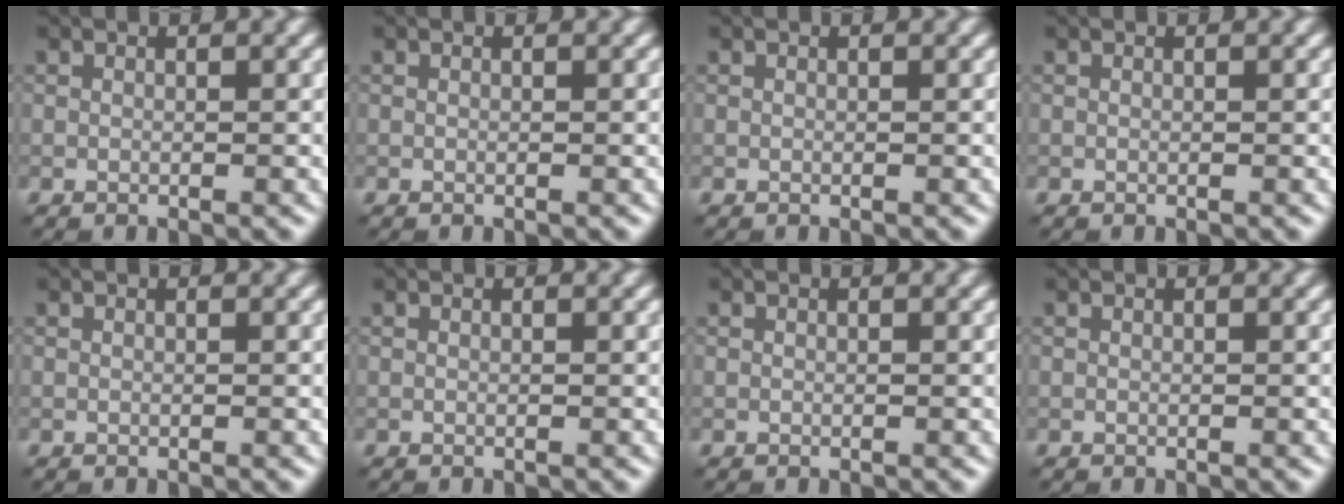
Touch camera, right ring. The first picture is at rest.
{"total": 0.0}
{"total": 0.0}
{"total": 0.0}
{"total": 0.0}
{"total": 0.0}
{"total": 0.0}
{"total": 0.0}